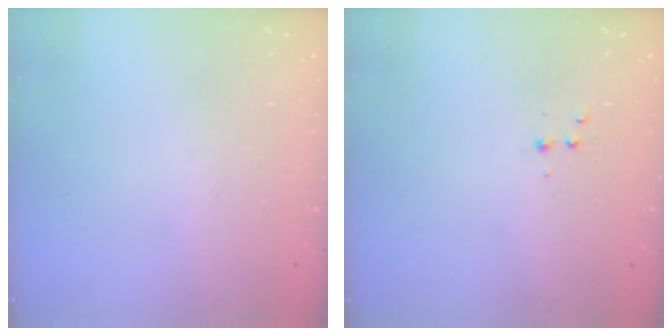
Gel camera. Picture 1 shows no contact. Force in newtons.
{"total": 2.9, "press": 2.7, "slide": 1.1}